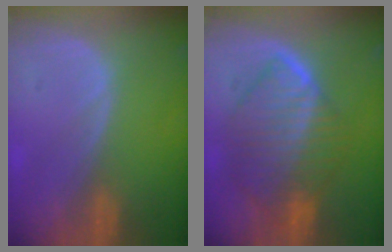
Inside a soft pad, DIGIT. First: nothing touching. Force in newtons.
{"total": 10.3, "press": 10.2, "slide": 1.0}